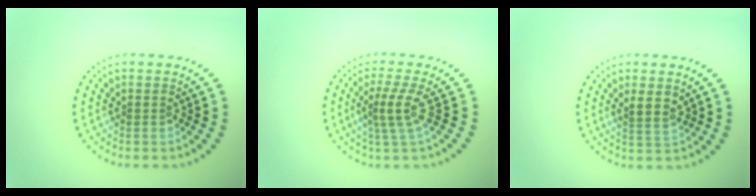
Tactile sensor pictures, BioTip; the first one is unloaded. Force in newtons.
{"total": 2.8, "press": 1.8, "slide": 2.1}
{"total": 1.8, "press": 1.5, "slide": 1.1}